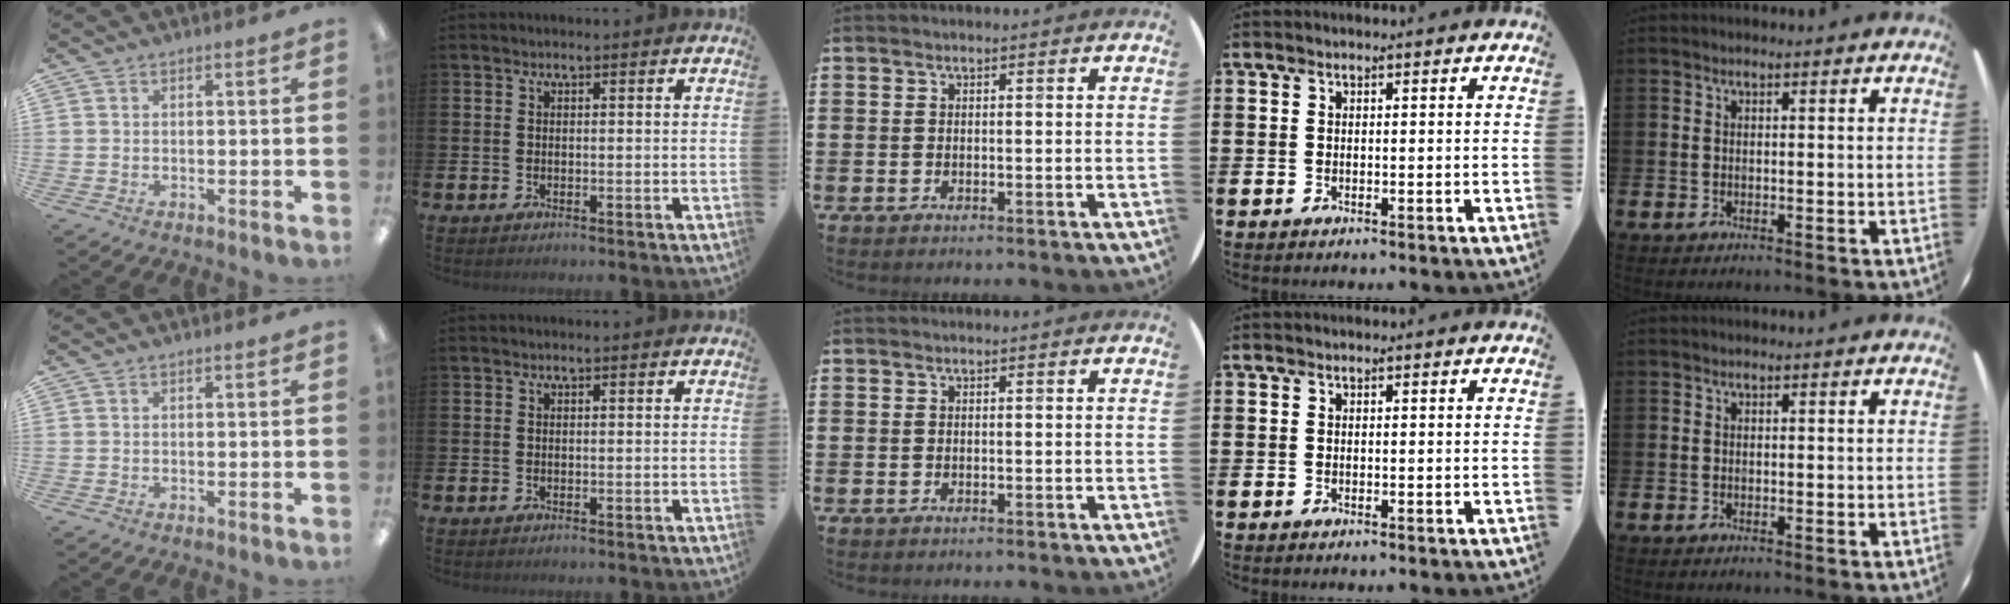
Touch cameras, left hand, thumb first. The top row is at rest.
{}